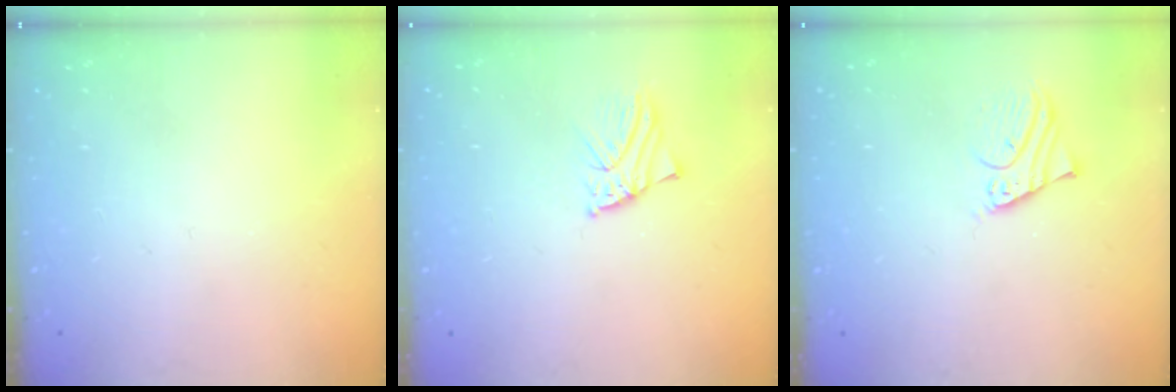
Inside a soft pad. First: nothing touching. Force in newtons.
{"total": 2.4, "press": 2.4, "slide": 0.2}
{"total": 2.8, "press": 2.8, "slide": 0.2}